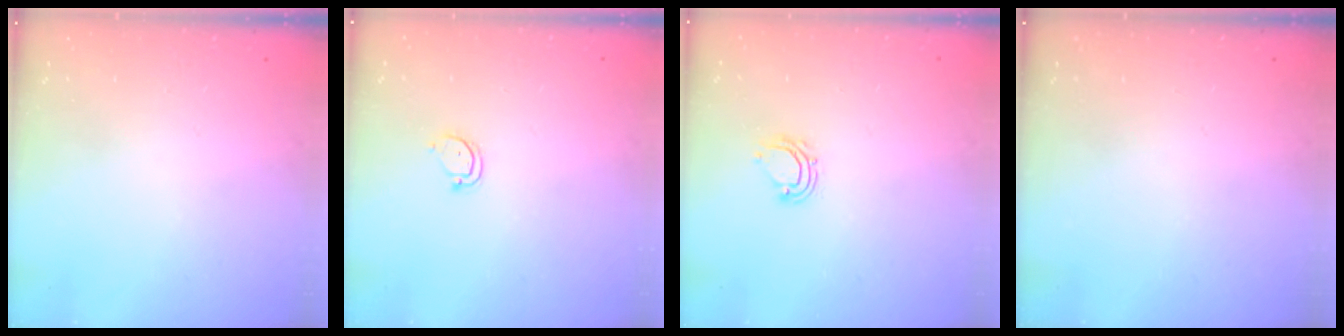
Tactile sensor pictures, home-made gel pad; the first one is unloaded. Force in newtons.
{"total": 3.4, "press": 3.4, "slide": 0.2}
{"total": 6.3, "press": 6.3, "slide": 0.4}
{"total": 0.0}